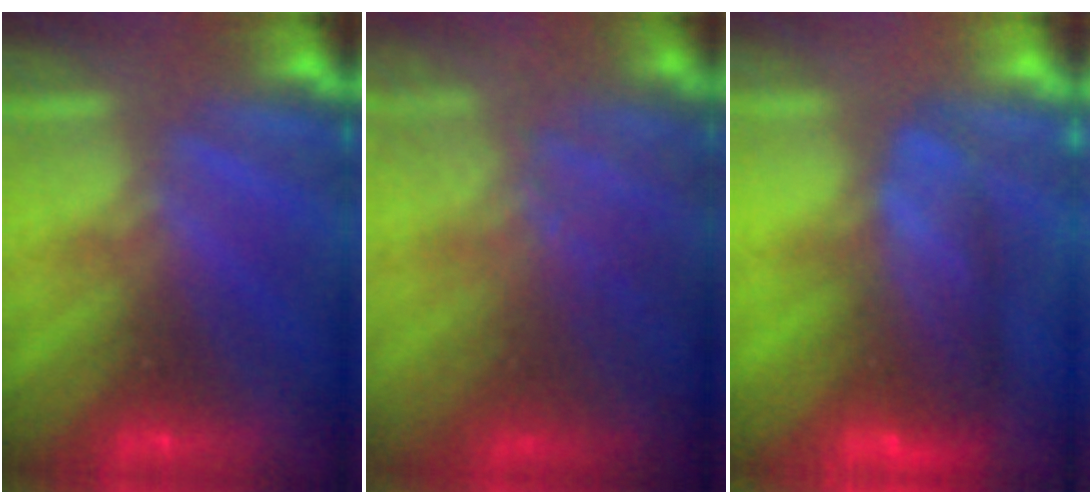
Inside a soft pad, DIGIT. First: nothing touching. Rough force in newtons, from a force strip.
{"total": 7.1}
{"total": 11.8}